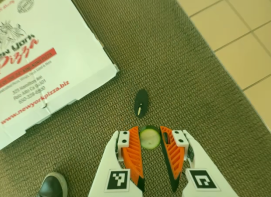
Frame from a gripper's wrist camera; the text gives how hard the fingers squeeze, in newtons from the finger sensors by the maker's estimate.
{"total": 7.0, "left": 7.1, "right": 6.9}